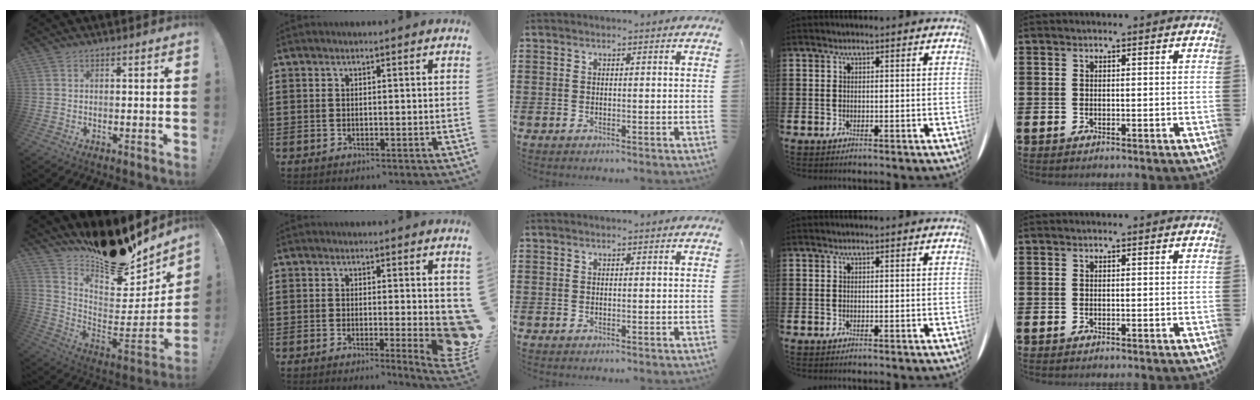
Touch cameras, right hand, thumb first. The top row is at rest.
{"thumb": {"total": 16.6, "force": [13.9, 5.5, 7.3], "torque": [-0.092, -0.130, 0.229]}, "index": {"total": 5.2, "force": [-0.2, 1.9, 4.9], "torque": [-0.055, -0.012, 0.001]}}